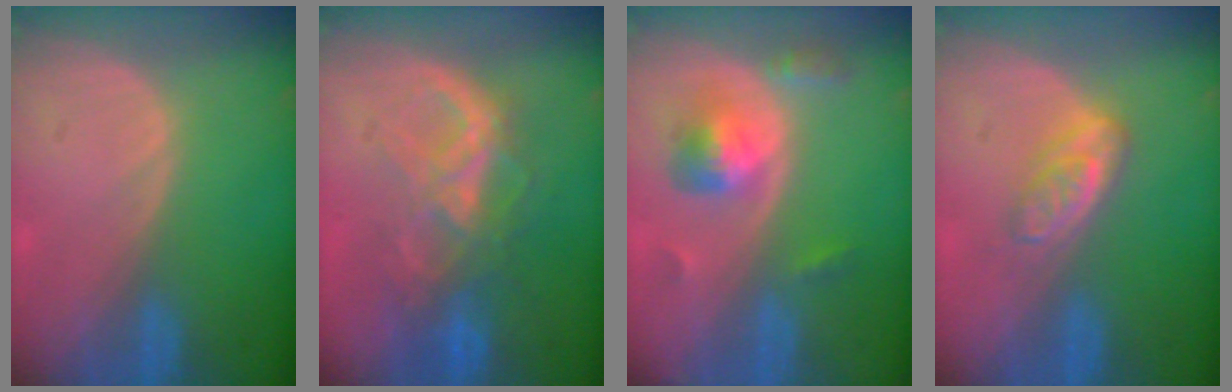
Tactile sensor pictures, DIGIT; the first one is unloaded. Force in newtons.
{"total": 7.7, "press": 7.4, "slide": 2.0}
{"total": 5.7, "press": 5.2, "slide": 2.4}
{"total": 5.0, "press": 4.4, "slide": 2.4}